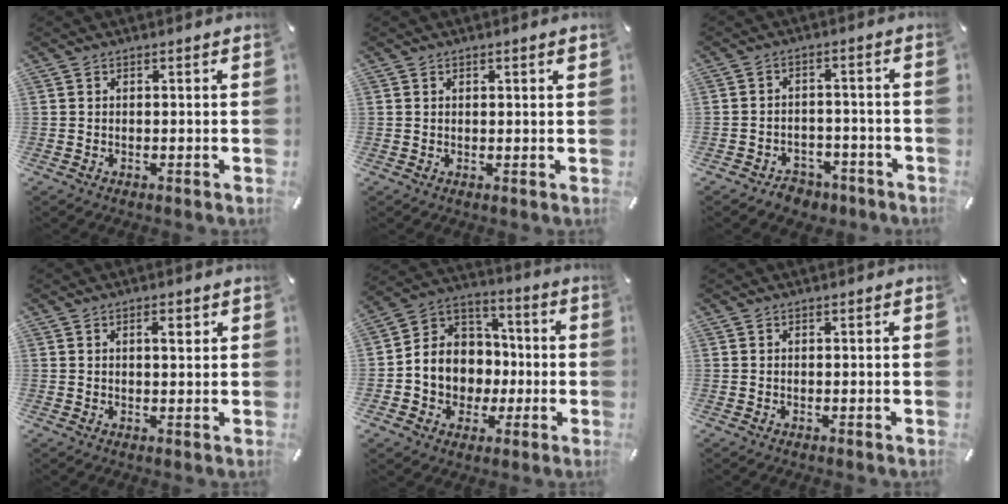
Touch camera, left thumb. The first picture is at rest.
{"total": 1.0, "force": [0.5, 0.2, 0.8], "torque": [-0.015, 0.001, 0.009]}
{"total": 4.9, "force": [-3.3, 3.3, 1.3], "torque": [-0.022, 0.018, -0.059]}
{"total": 2.5, "force": [1.1, 0.9, 2.1], "torque": [-0.027, -0.002, 0.013]}
{"total": 11.1, "force": [-2.1, 10.5, 2.8], "torque": [-0.079, -0.001, -0.032]}
{"total": 0.0}